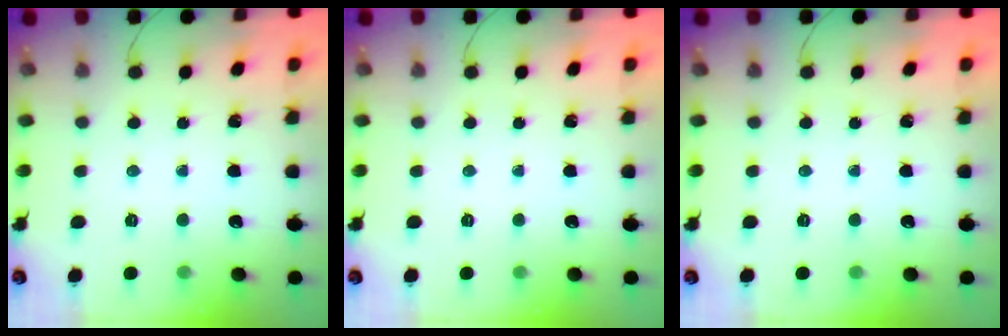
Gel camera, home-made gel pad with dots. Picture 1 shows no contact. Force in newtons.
{"total": 0.0}
{"total": 0.0}